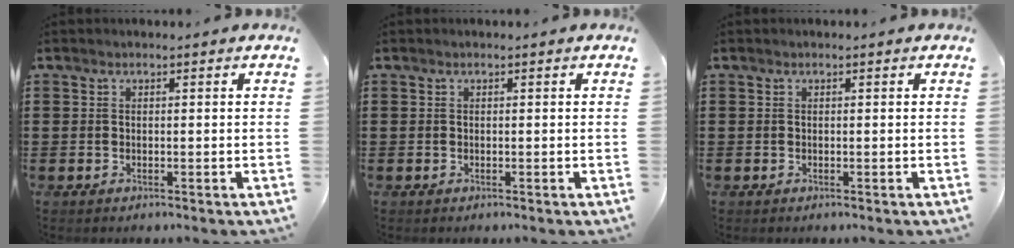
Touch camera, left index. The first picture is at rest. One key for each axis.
{"total": 0.0}
{"total": 0.0}